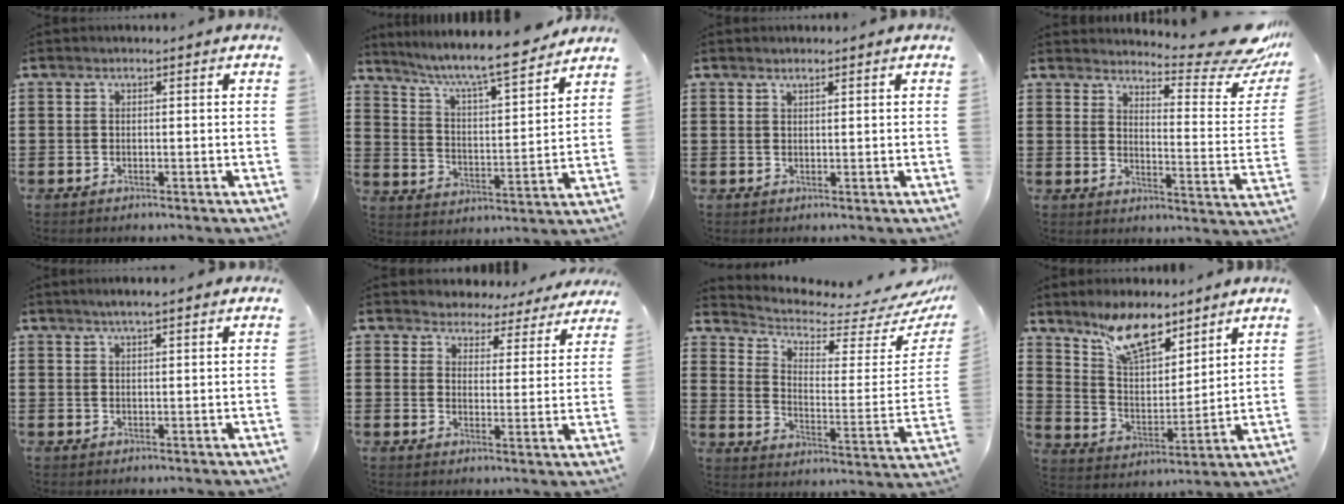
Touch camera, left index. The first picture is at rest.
{"total": 7.6, "force": [6.8, 0.1, 3.4], "torque": [-0.093, -0.044, 0.111]}
{"total": 0.8, "force": [0.7, 0.1, 0.3], "torque": [-0.007, -0.001, 0.013]}
{"total": 9.4, "force": [8.4, 1.2, 4.1], "torque": [-0.058, -0.072, 0.141]}
{"total": 2.5, "force": [1.9, 0.2, 1.5], "torque": [-0.032, 0.006, 0.034]}
{"total": 4.4, "force": [4.3, 1.1, -0.3], "torque": [-0.022, -0.027, 0.075]}
{"total": 4.6, "force": [4.0, 1.4, 1.7], "torque": [-0.061, -0.041, 0.066]}
{"total": 9.7, "force": [7.7, 3.3, 5.0], "torque": [-0.115, -0.027, 0.139]}